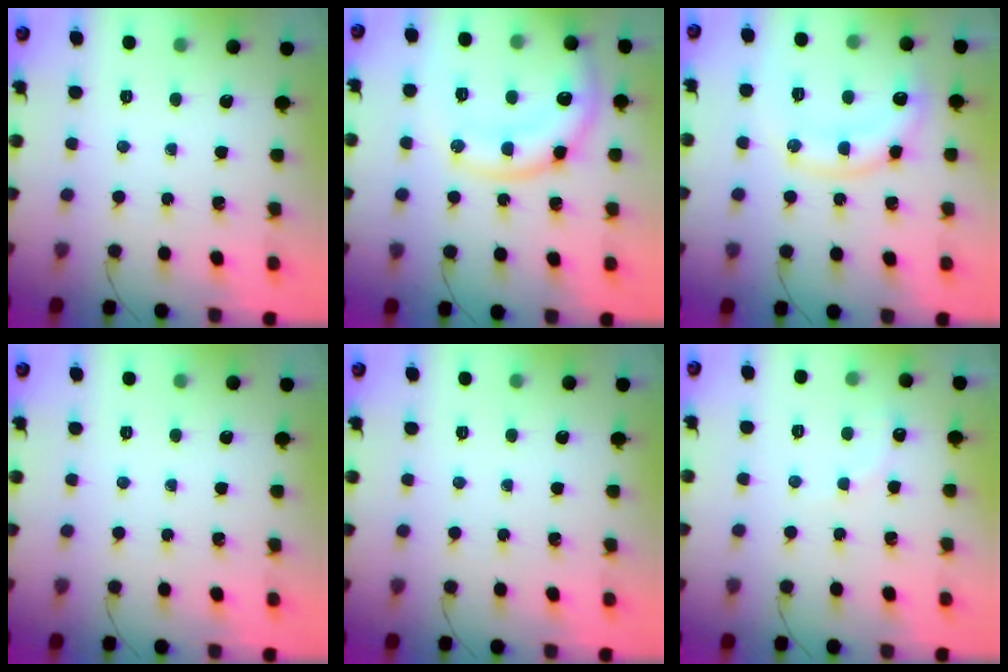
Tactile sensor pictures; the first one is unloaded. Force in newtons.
{"total": 15.1, "press": 15.0, "slide": 2.0}
{"total": 12.7, "press": 12.7, "slide": 0.9}
{"total": 0.0}
{"total": 0.0}
{"total": 6.3, "press": 6.1, "slide": 1.6}